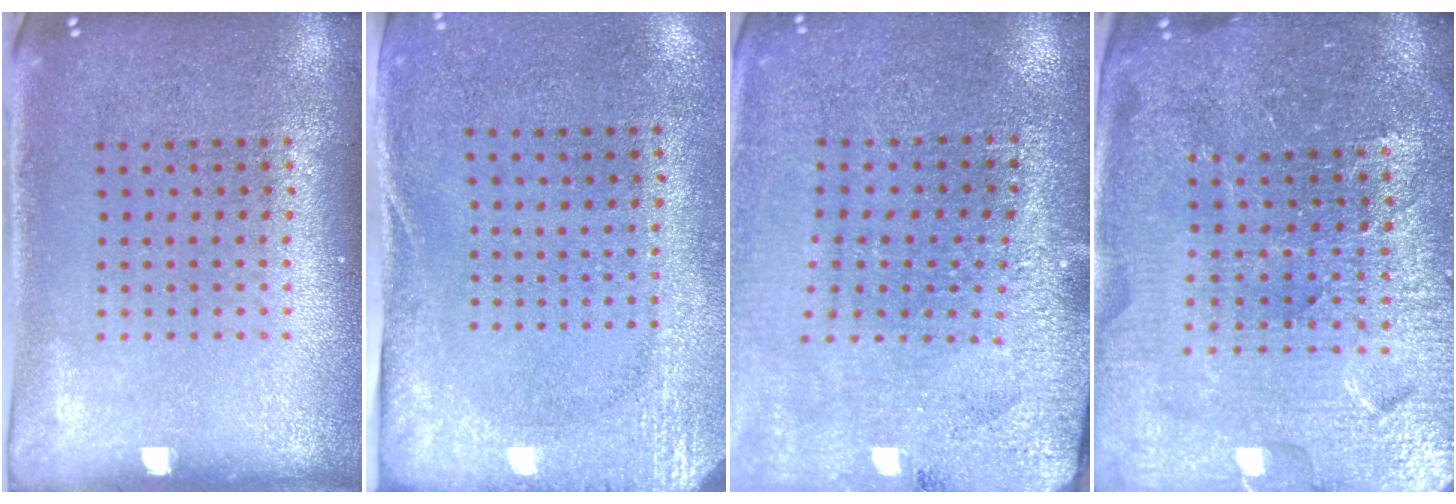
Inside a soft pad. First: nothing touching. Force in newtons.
{"total": 2.7, "press": 2.2, "slide": 1.7}
{"total": 2.9, "press": 2.9, "slide": 0.2}
{"total": 5.1, "press": 4.7, "slide": 1.9}